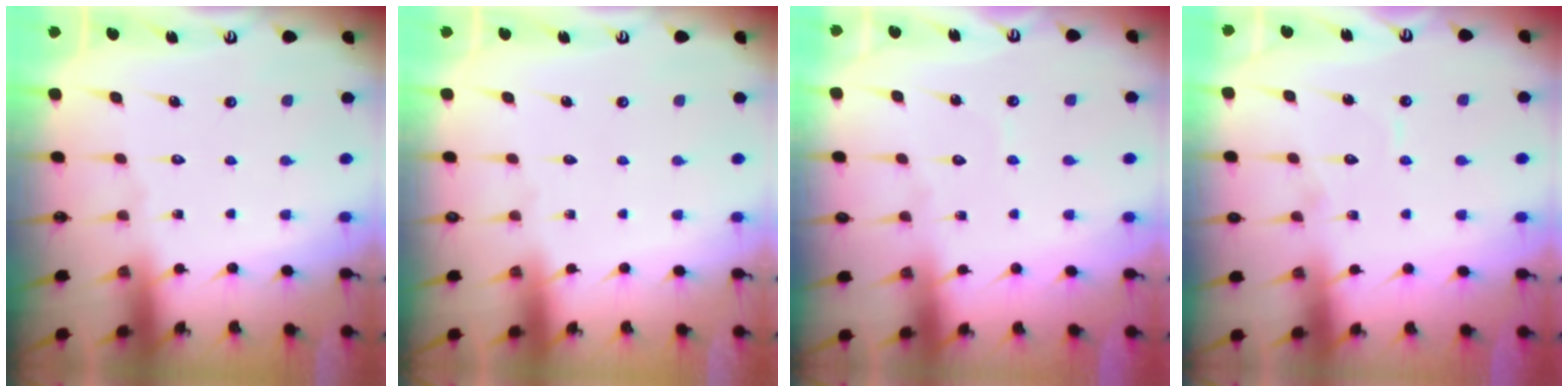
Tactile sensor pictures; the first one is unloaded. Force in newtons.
{"total": 0.0}
{"total": 3.2, "press": 3.2, "slide": 0.3}
{"total": 5.1, "press": 5.0, "slide": 0.4}